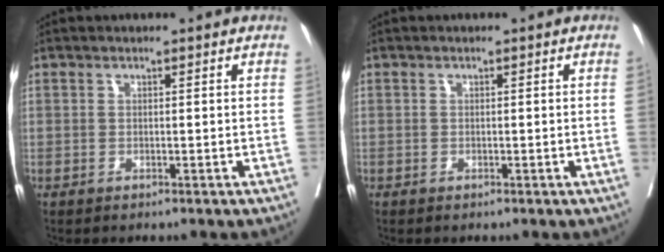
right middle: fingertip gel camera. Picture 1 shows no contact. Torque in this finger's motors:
{"motor_torque": [1.07, -1.06, 0.00, -0.21]}